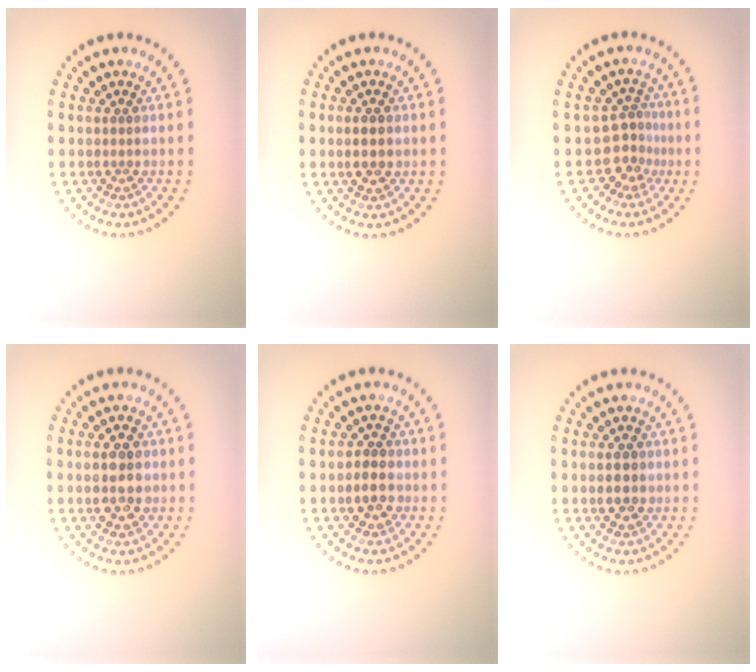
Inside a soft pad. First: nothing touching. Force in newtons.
{"total": 1.7, "press": 1.7, "slide": 0.2}
{"total": 2.8, "press": 2.0, "slide": 2.0}
{"total": 4.3, "press": 4.3, "slide": 0.3}
{"total": 2.8, "press": 2.7, "slide": 0.7}
{"total": 2.2, "press": 2.2, "slide": 0.1}